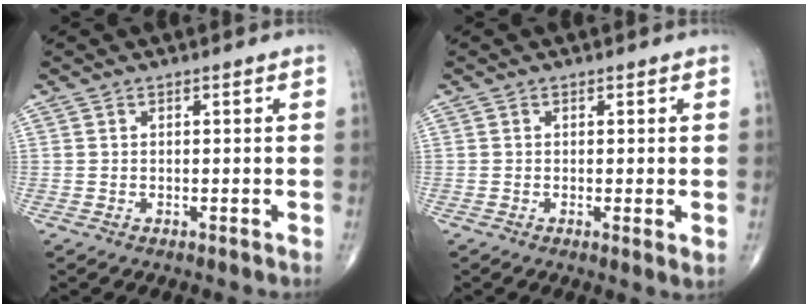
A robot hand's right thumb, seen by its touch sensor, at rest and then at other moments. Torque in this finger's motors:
{"motor_torque": [-0.36, -0.20, -0.29, -0.06, -0.19]}